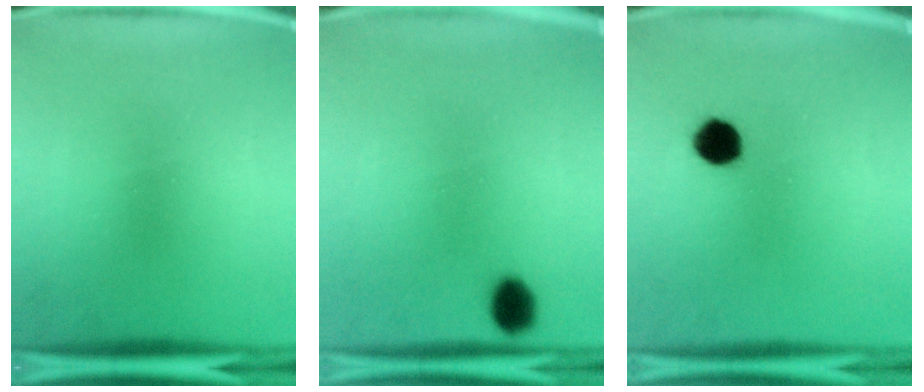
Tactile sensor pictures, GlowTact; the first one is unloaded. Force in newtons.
{"total": 2.3}
{"total": 6.1}